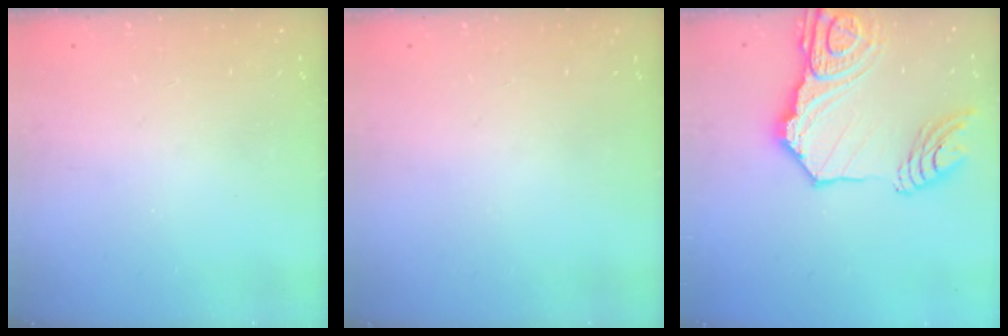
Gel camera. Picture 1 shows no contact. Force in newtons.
{"total": 0.0}
{"total": 23.1, "press": 22.9, "slide": 2.8}